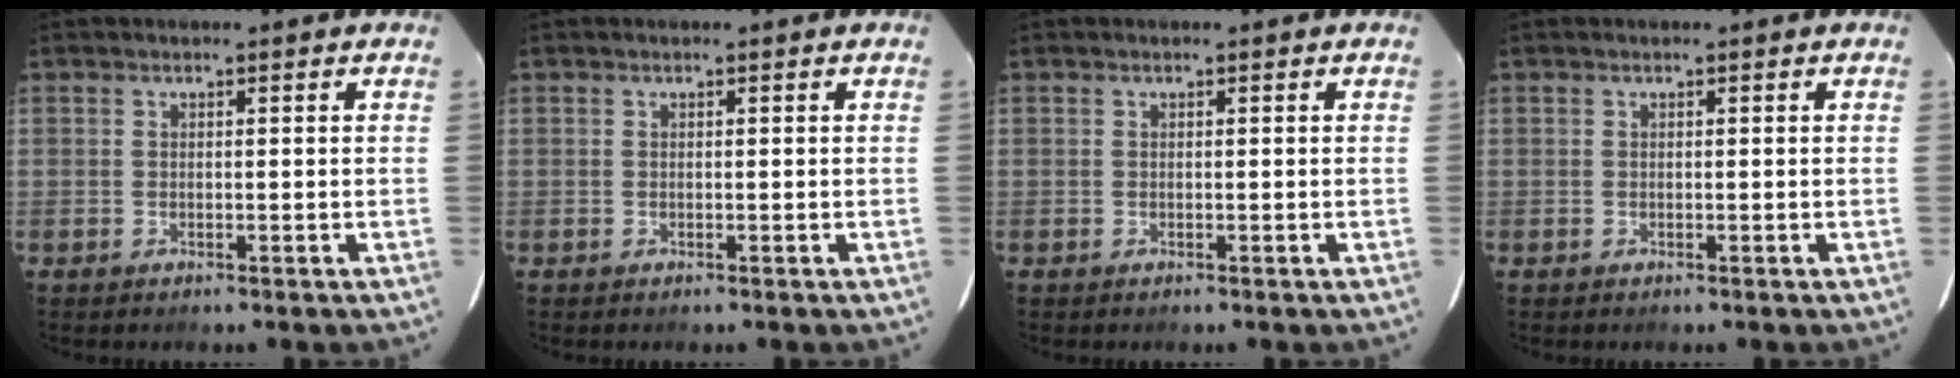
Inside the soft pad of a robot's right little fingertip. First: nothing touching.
{"total": 0.0}
{"total": 0.0}
{"total": 0.0}